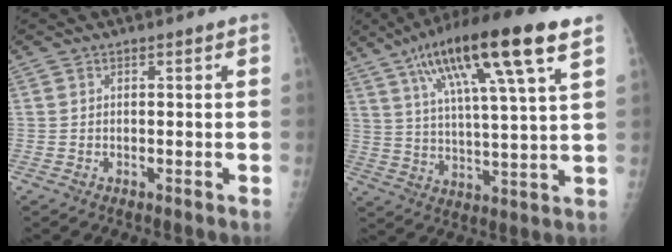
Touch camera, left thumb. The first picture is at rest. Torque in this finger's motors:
{"motor_torque": [0.22, 0.69, 1.75, -1.02, 0.19]}